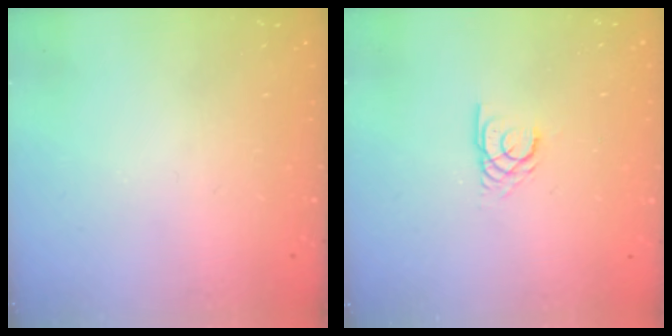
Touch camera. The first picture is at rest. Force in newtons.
{"total": 2.7, "press": 2.7, "slide": 0.1}